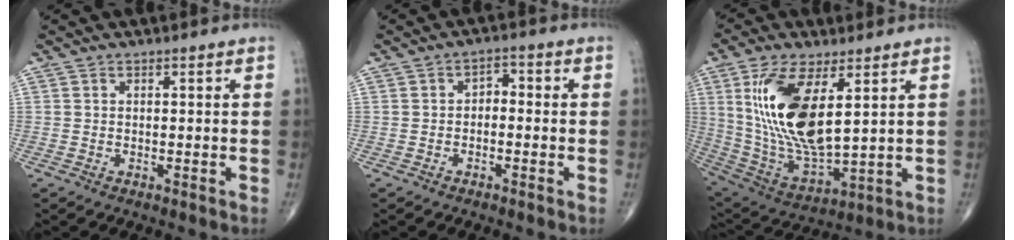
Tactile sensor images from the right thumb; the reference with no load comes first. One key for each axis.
{"total": 2.6, "fx": -0.5, "fy": 1.8, "fz": 1.8, "tx": -0.016, "ty": 0.018, "tz": -0.018}
{"total": 18.7, "fx": 5.2, "fy": 7.8, "fz": 16.2, "tx": -0.324, "ty": -0.027, "tz": 0.112}